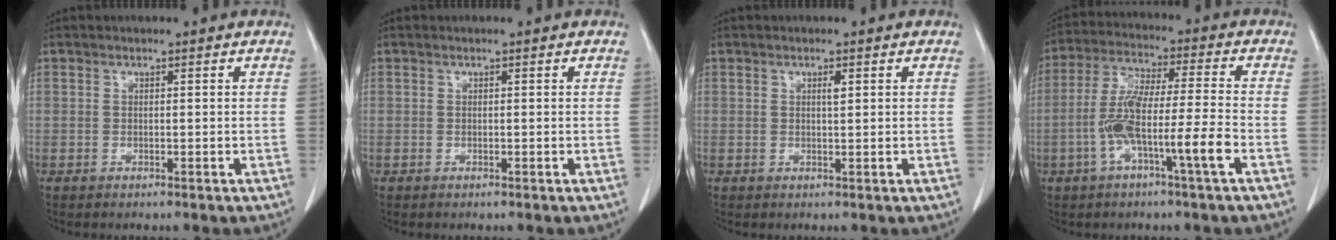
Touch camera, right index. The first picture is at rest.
{"total": 0.0}
{"total": 1.0, "force": [0.4, 0.1, 0.9], "torque": [-0.018, -0.001, 0.006]}
{"total": 10.9, "force": [-3.9, 0.0, 10.2], "torque": [-0.200, 0.008, -0.073]}